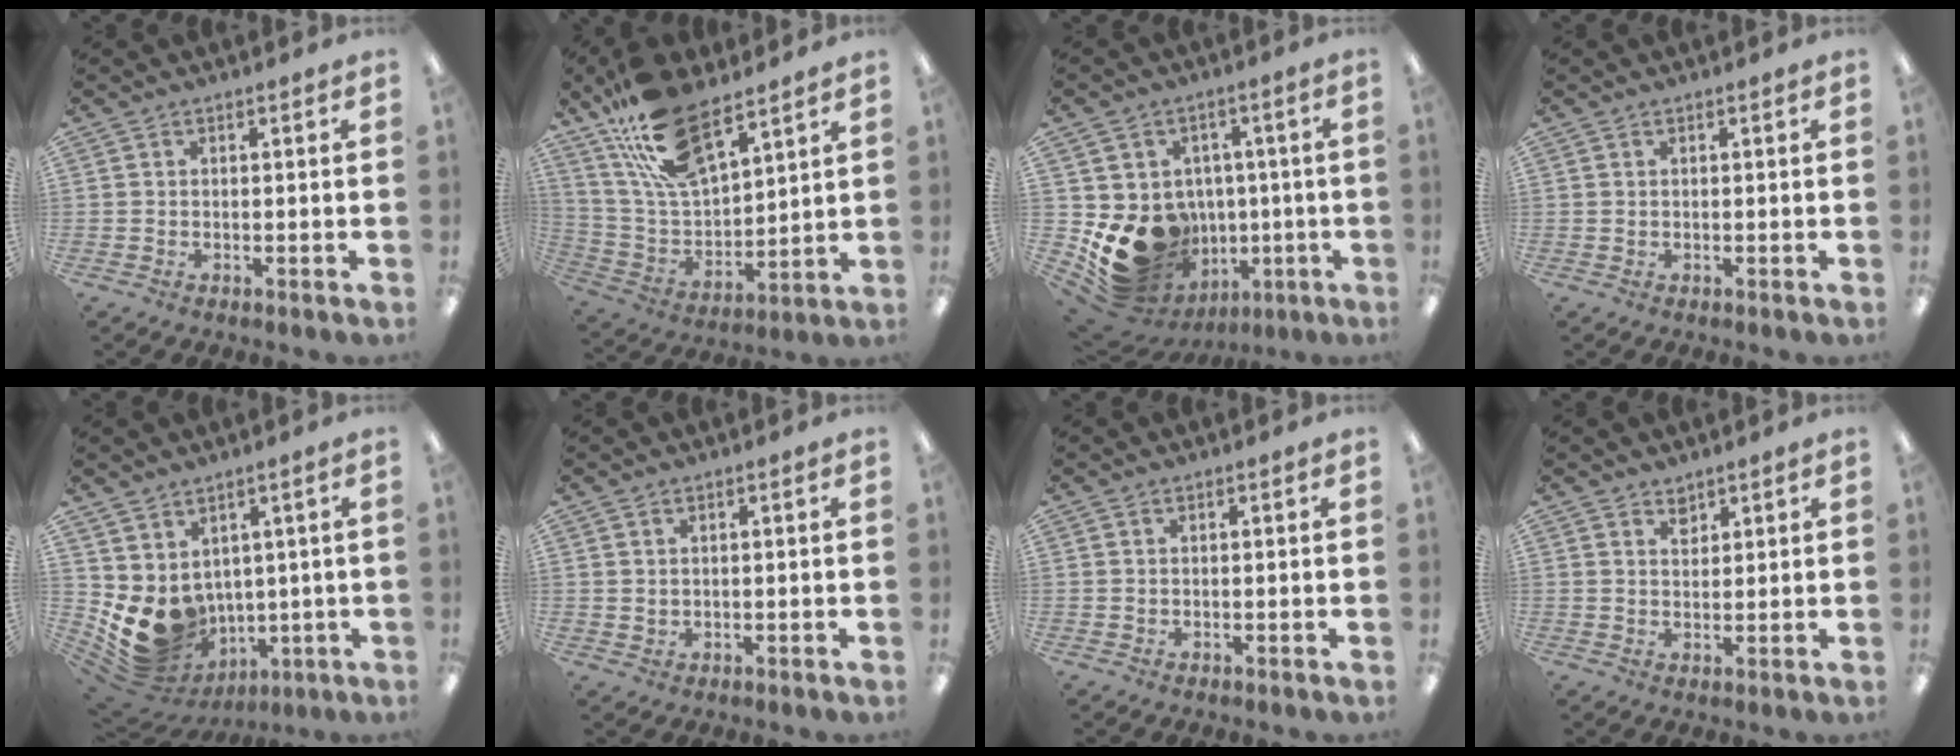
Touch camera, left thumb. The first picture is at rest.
{"total": 20.0, "force": [13.6, 8.5, 11.9], "torque": [-0.244, -0.060, 0.244]}
{"total": 16.3, "force": [-3.4, 14.0, 7.5], "torque": [-0.143, -0.005, -0.027]}
{"total": 0.0}
{"total": 10.5, "force": [0.8, 9.1, 5.3], "torque": [-0.112, -0.038, 0.028]}
{"total": 1.3, "force": [0.9, 0.9, 0.2], "torque": [-0.005, 0.002, 0.017]}
{"total": 0.0}
{"total": 2.6, "force": [2.1, 1.3, 0.5], "torque": [0.003, -0.011, 0.037]}